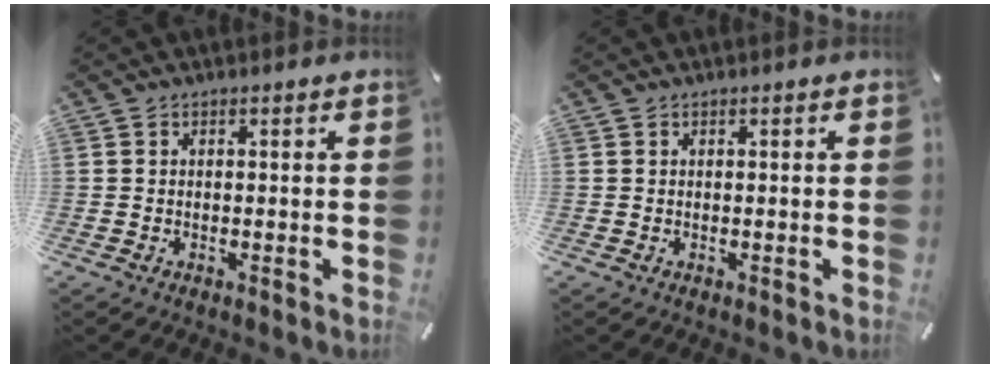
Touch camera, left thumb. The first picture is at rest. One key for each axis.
{"total": 0.0}